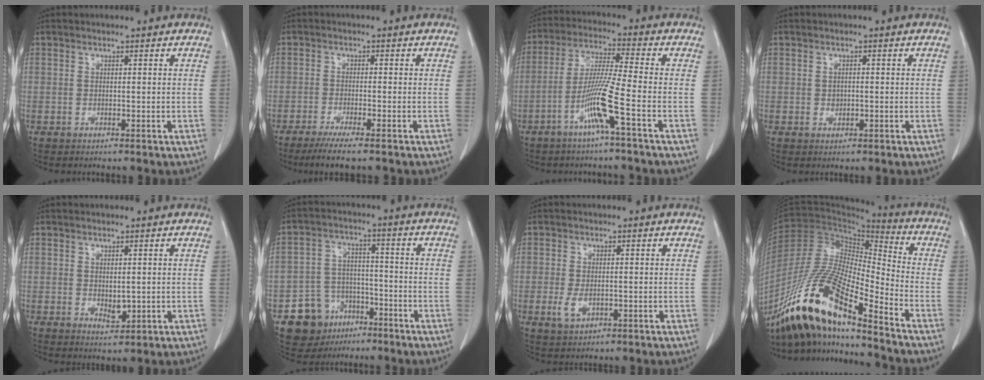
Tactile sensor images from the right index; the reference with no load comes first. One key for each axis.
{"total": 5.7, "fx": -4.3, "fy": -0.1, "fz": 3.8, "tx": -0.061, "ty": -0.014, "tz": -0.071}
{"total": 8.5, "fx": -3.8, "fy": -1.3, "fz": 7.5, "tx": -0.149, "ty": -0.001, "tz": -0.078}
{"total": 1.1, "fx": -0.1, "fy": 0.9, "fz": 0.6, "tx": -0.009, "ty": 0.003, "tz": 0.003}
{"total": 2.1, "fx": 0.1, "fy": 1.2, "fz": 1.8, "tx": -0.029, "ty": -0.006, "tz": 0.011}
{"total": 8.9, "fx": -4.8, "fy": 7.2, "fz": 2.0, "tx": -0.037, "ty": 0.018, "tz": -0.070}
{"total": 3.0, "fx": -0.6, "fy": 1.9, "fz": 2.3, "tx": -0.046, "ty": -0.002, "tz": -0.003}
{"total": 20.4, "fx": -15.0, "fy": 2.8, "fz": 13.5, "tx": -0.286, "ty": -0.024, "tz": -0.281}